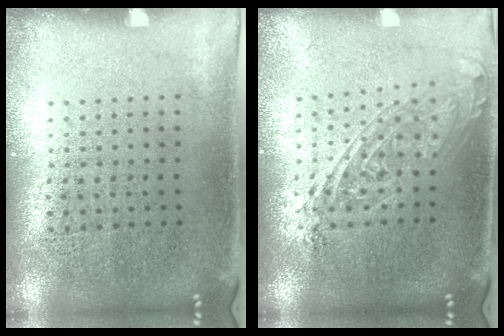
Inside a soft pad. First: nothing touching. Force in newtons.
{"total": 1.7, "press": 1.4, "slide": 0.9}